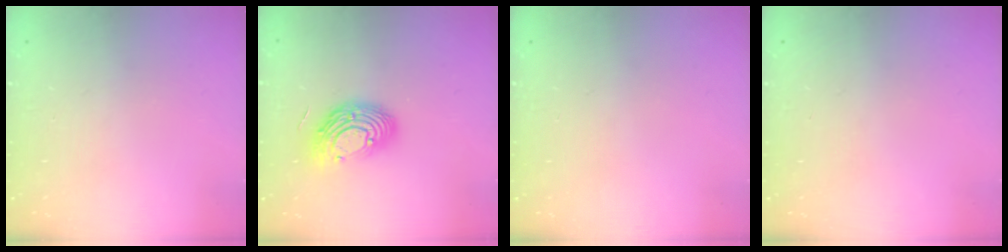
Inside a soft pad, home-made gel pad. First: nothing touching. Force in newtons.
{"total": 13.0, "press": 12.9, "slide": 1.0}
{"total": 0.0}
{"total": 0.0}